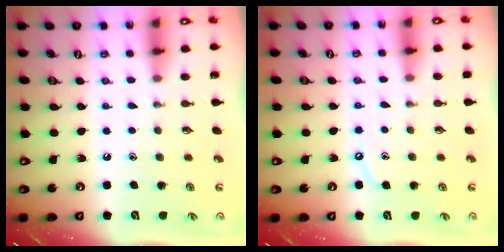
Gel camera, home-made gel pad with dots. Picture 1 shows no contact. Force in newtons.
{"total": 4.7, "press": 4.7, "slide": 0.6}